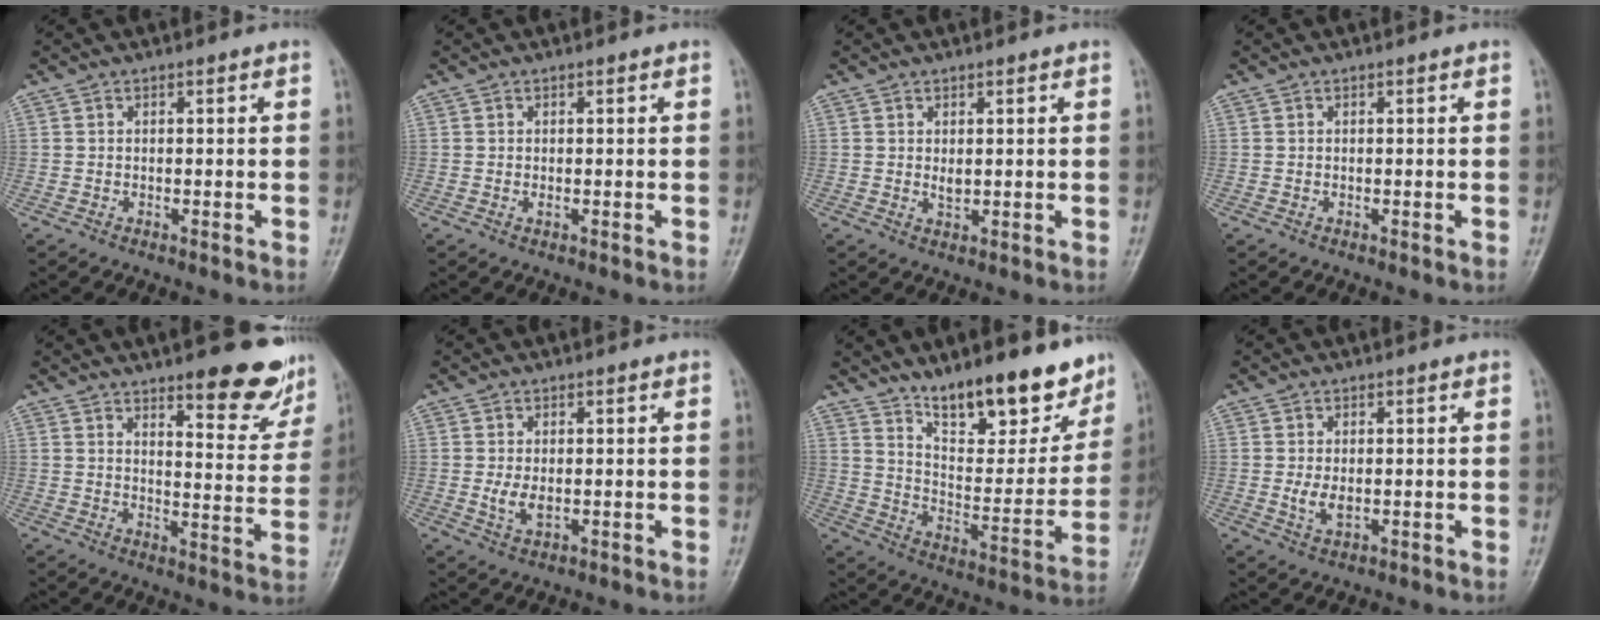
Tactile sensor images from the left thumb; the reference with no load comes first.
{"total": 0.8, "force": [0.2, 0.3, 0.7], "torque": [-0.010, -0.001, 0.004]}
{"total": 2.0, "force": [0.7, 1.0, 1.6], "torque": [-0.025, -0.007, 0.013]}
{"total": 0.0}
{"total": 13.4, "force": [9.6, 3.8, 8.5], "torque": [-0.069, -0.066, 0.127]}
{"total": 3.3, "force": [0.1, 1.9, 2.7], "torque": [-0.052, -0.009, 0.007]}
{"total": 19.4, "force": [14.3, 7.0, 11.0], "torque": [-0.114, -0.094, 0.229]}
{"total": 3.2, "force": [0.1, 1.8, 2.6], "torque": [-0.049, -0.009, 0.007]}